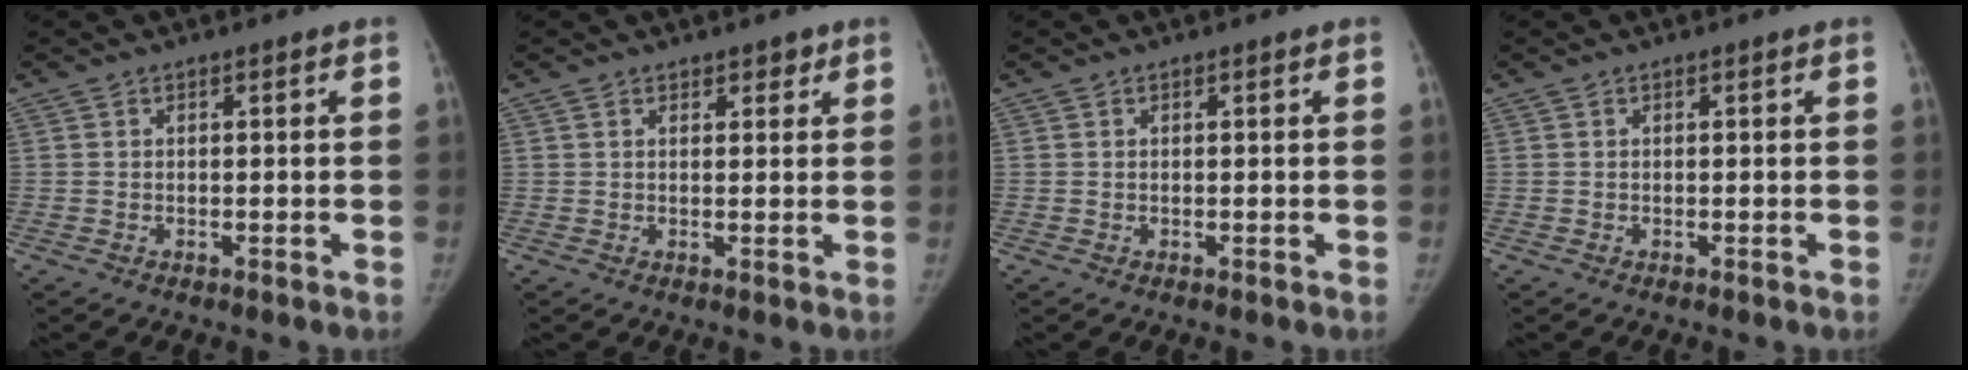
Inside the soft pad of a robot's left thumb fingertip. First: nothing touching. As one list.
[{"total": 1.9, "force": [1.4, 1.2, 0.6], "torque": [0.011, -0.007, 0.015]}, {"total": 0.0}, {"total": 0.0}]